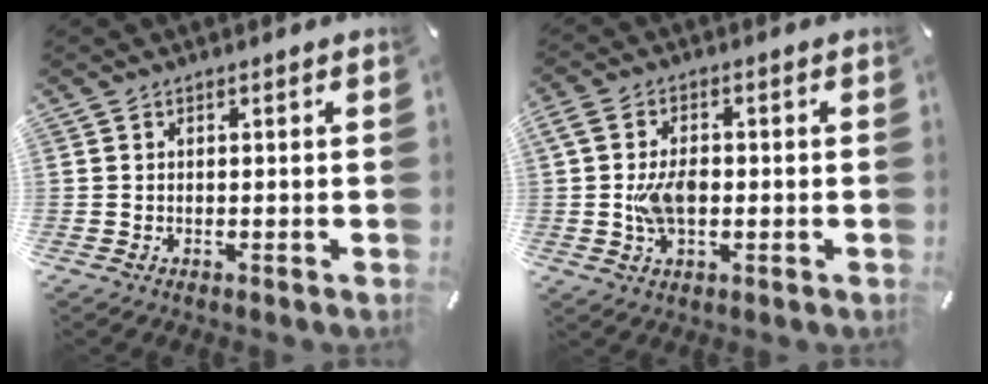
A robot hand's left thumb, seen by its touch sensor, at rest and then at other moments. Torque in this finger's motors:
{"motor_torque": [1.90, 1.78, 1.35, -0.06, 0.19]}